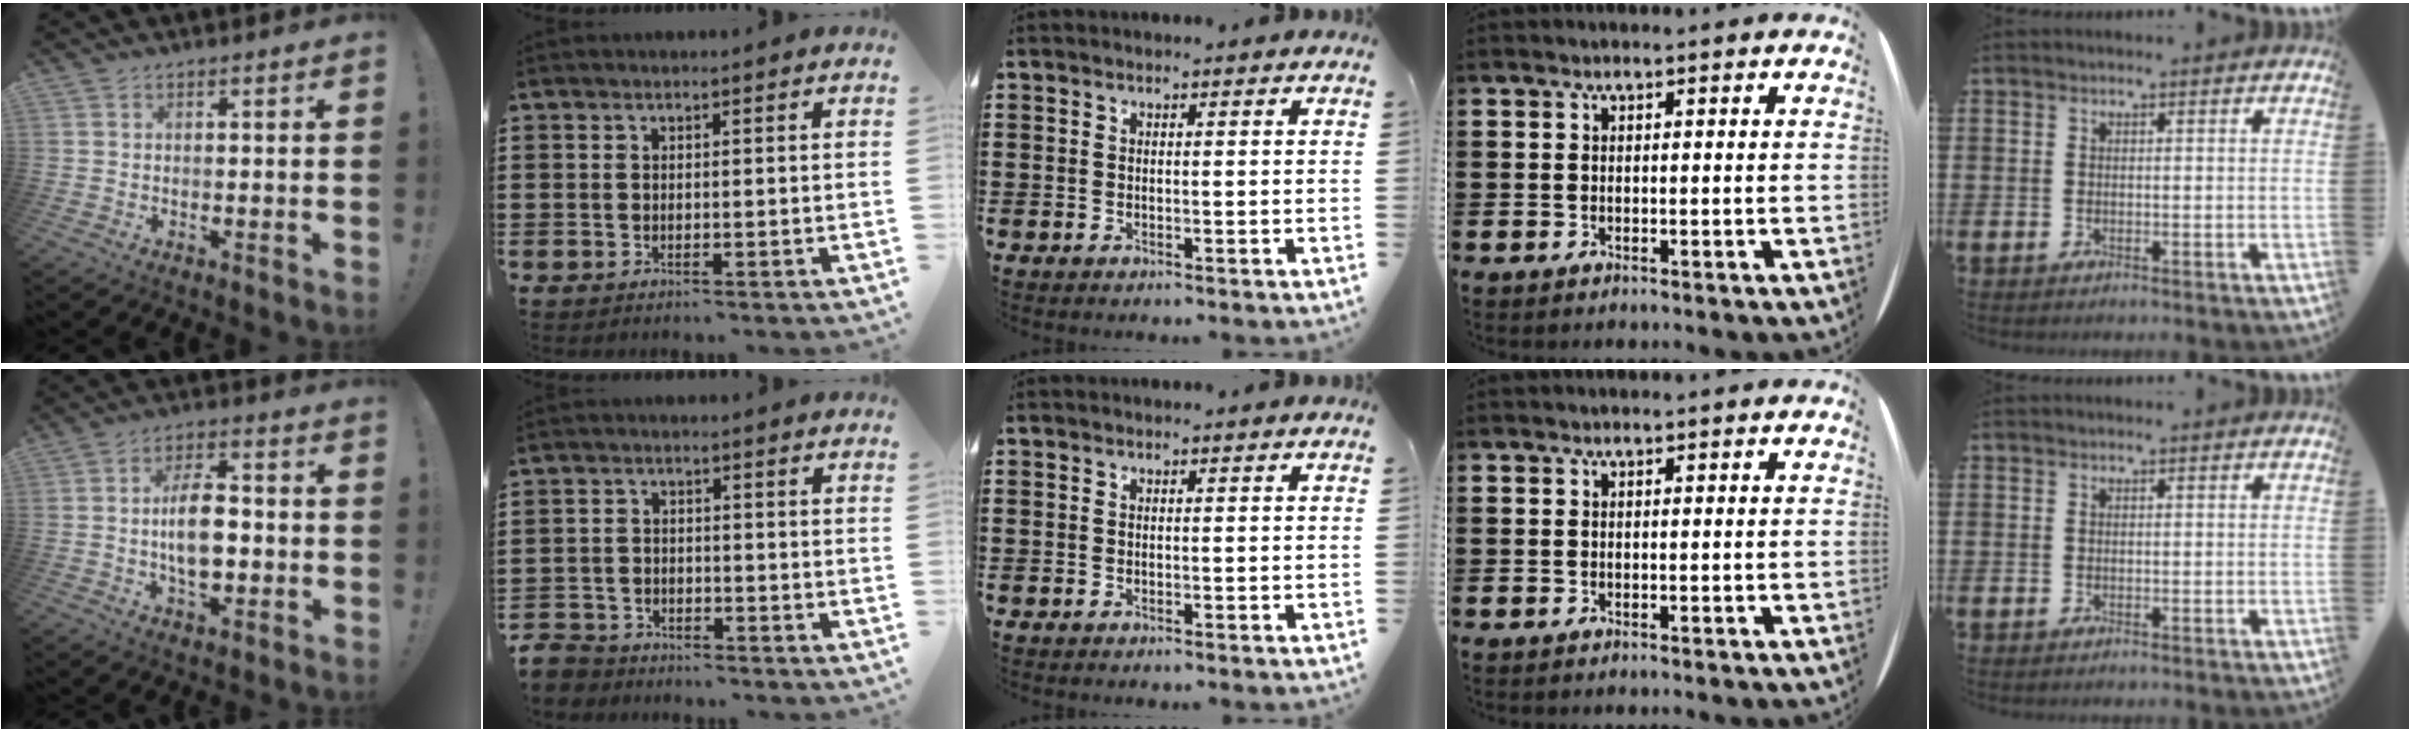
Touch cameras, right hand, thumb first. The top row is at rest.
{"thumb": {"total": 11.3, "force": [-1.5, 6.4, 9.2], "torque": [-0.159, 0.006, -0.027]}, "index": {"total": 3.0, "force": [-2.9, 0.7, -0.2], "torque": [-0.013, -0.005, -0.067]}}